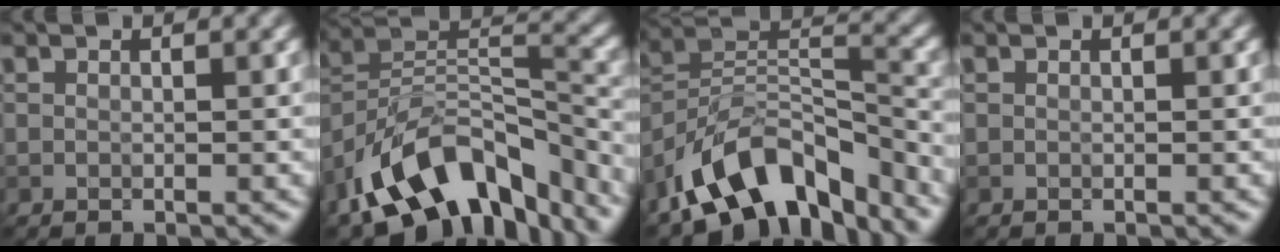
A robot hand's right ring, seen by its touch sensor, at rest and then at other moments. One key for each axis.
{"total": 12.3, "fx": -8.4, "fy": 6.0, "fz": 6.8, "tx": -0.121, "ty": 0.018, "tz": -0.156}
{"total": 11.1, "fx": -7.7, "fy": 5.2, "fz": 6.1, "tx": -0.099, "ty": 0.016, "tz": -0.146}
{"total": 0.0}